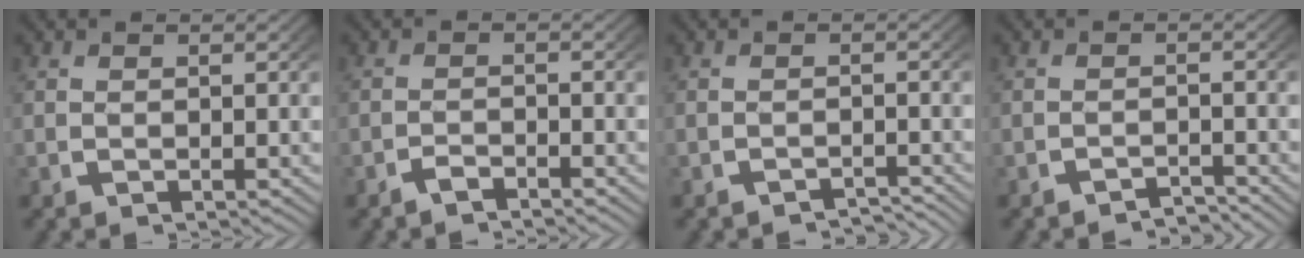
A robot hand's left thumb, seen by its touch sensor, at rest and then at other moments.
{"total": 1.4, "force": [-1.4, 0.3, 0.4], "torque": [-0.006, -0.001, -0.029]}
{"total": 2.4, "force": [-2.3, 0.5, 0.6], "torque": [-0.009, -0.008, -0.032]}
{"total": 2.1, "force": [-2.0, 0.3, 0.5], "torque": [-0.006, -0.006, -0.031]}